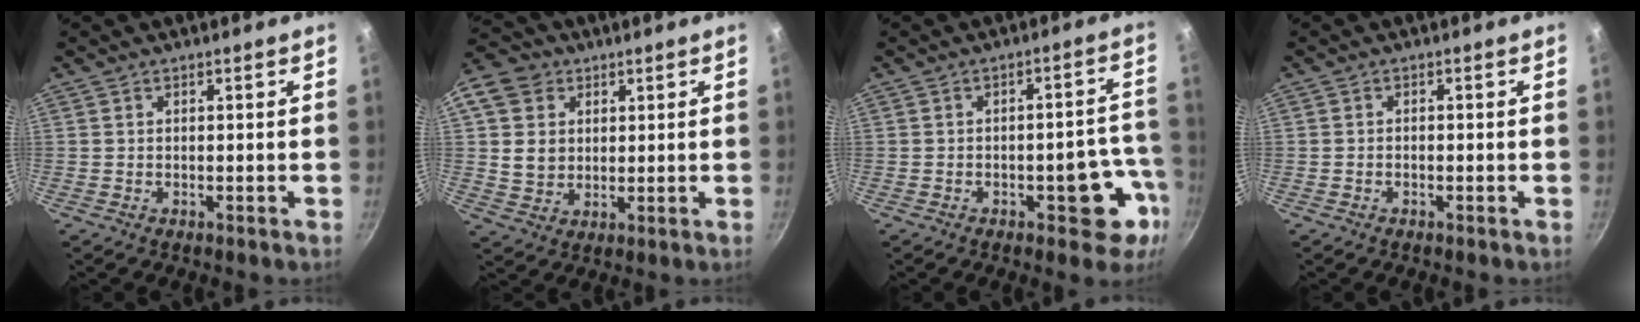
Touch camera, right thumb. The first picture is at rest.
{"total": 11.6, "force": [3.6, 9.7, 5.2], "torque": [-0.080, 0.001, 0.062]}
{"total": 9.9, "force": [-3.8, 4.8, 7.7], "torque": [-0.039, 0.038, -0.043]}
{"total": 0.7, "force": [-0.4, 0.4, 0.4], "torque": [-0.010, 0.005, -0.010]}